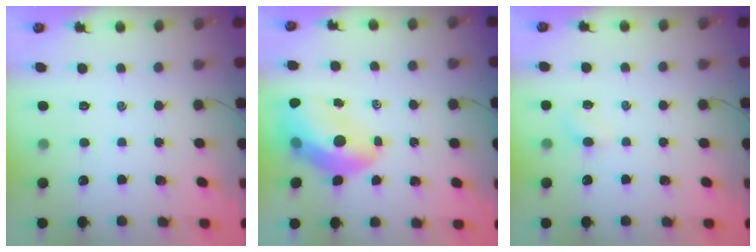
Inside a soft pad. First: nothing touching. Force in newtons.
{"total": 13.8, "press": 13.2, "slide": 3.8}
{"total": 2.8, "press": 2.6, "slide": 1.0}